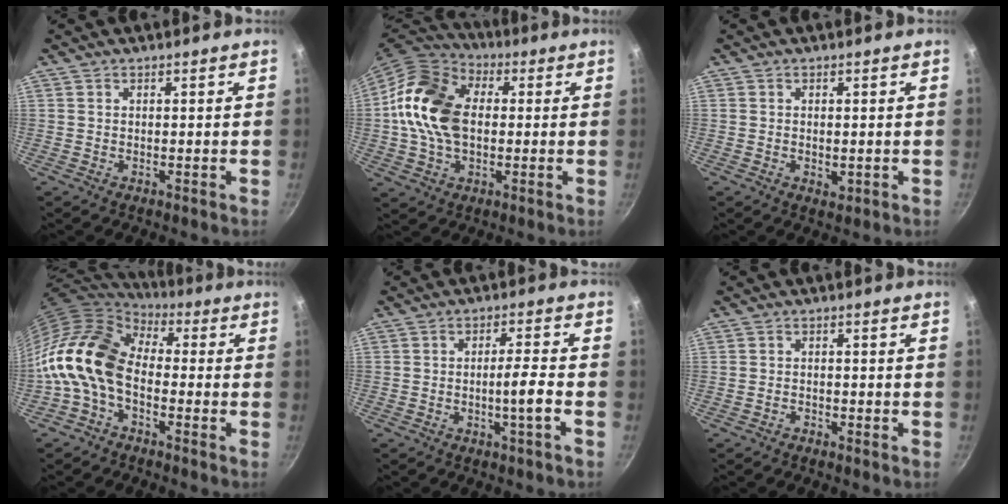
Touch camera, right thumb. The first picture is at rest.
{"total": 17.7, "force": [0.9, 12.3, 12.6], "torque": [-0.217, 0.023, 0.002]}
{"total": 1.8, "force": [-0.2, 1.2, 1.4], "torque": [-0.020, -0.004, -0.002]}
{"total": 15.3, "force": [-2.5, 9.9, 11.5], "torque": [-0.203, 0.035, -0.069]}
{"total": 4.6, "force": [-1.9, -0.2, 4.2], "torque": [-0.078, 0.020, -0.033]}
{"total": 1.2, "force": [-1.1, 0.4, 0.2], "torque": [-0.009, 0.016, -0.021]}